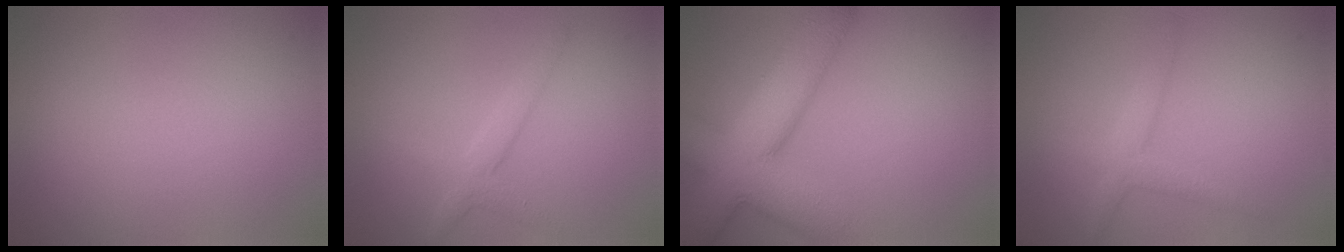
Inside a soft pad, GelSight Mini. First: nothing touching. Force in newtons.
{"total": 2.3, "press": 2.3, "slide": 0.1}
{"total": 9.9, "press": 9.9, "slide": 0.5}
{"total": 2.2, "press": 2.2, "slide": 0.1}